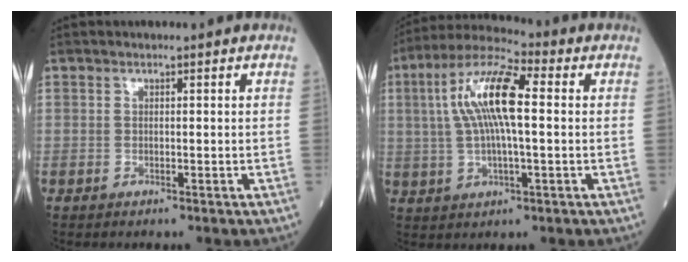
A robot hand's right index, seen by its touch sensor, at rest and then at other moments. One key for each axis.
{"total": 12.4, "fx": 1.8, "fy": 2.7, "fz": 11.9, "tx": -0.241, "ty": 0.025, "tz": 0.028}